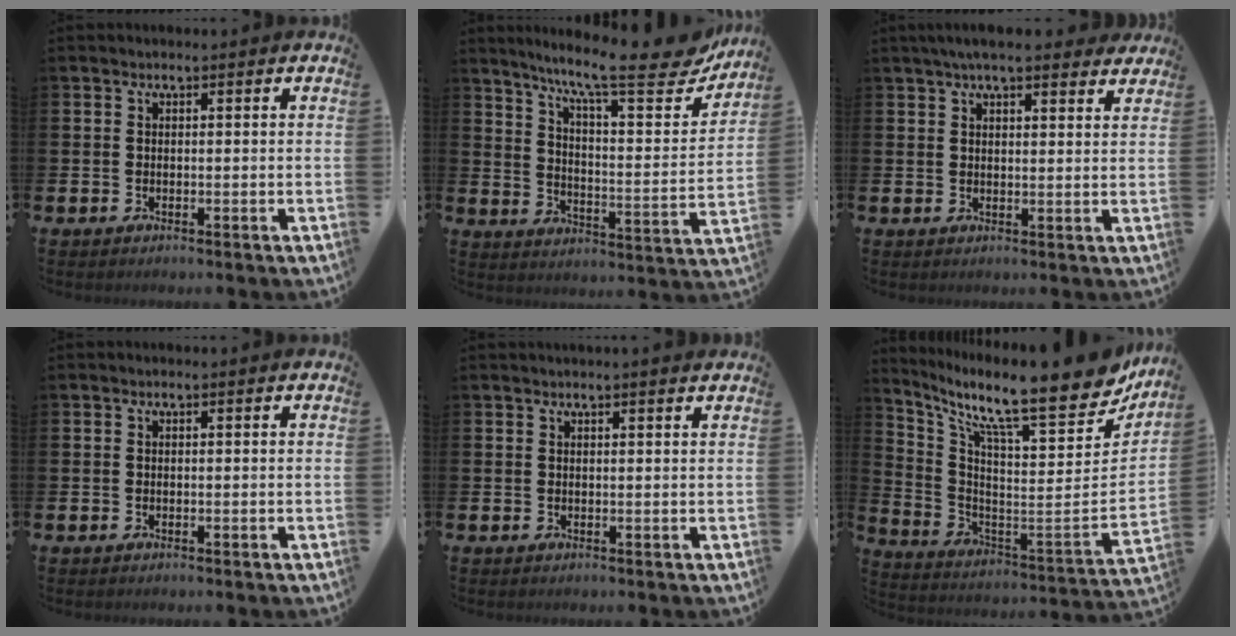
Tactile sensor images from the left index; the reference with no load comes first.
{"total": 12.3, "force": [10.1, 1.9, 6.8], "torque": [-0.134, -0.066, 0.160]}
{"total": 5.0, "force": [4.4, 0.9, 2.2], "torque": [-0.051, -0.008, 0.080]}
{"total": 0.0}
{"total": 1.1, "force": [1.0, -0.2, 0.3], "torque": [0.006, -0.005, 0.016]}
{"total": 12.8, "force": [10.6, 2.0, 7.0], "torque": [-0.143, -0.095, 0.168]}